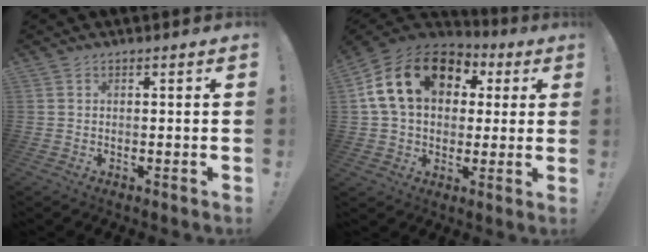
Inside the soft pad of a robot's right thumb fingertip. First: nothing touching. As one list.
[{"total": 19.9, "force": [6.0, 13.9, 12.9], "torque": [-0.220, -0.002, 0.109]}]